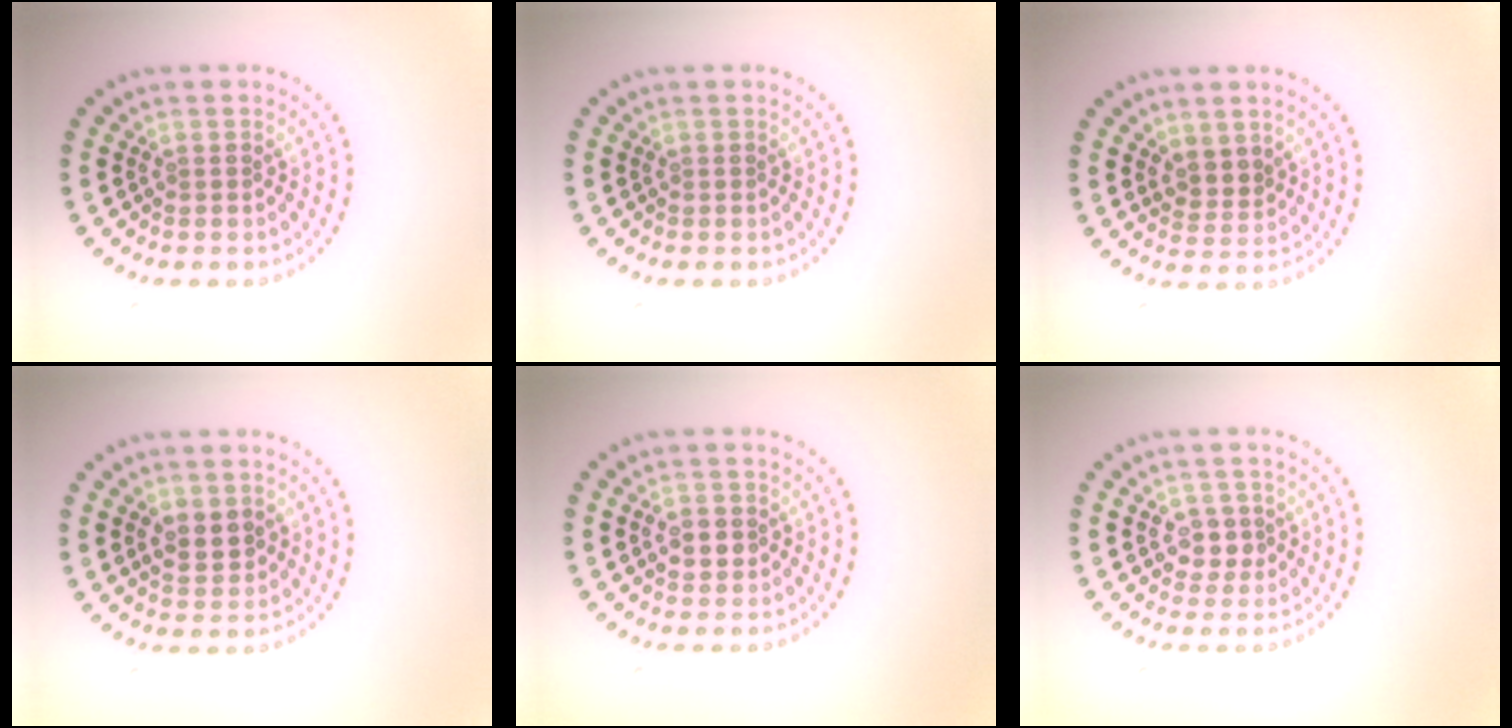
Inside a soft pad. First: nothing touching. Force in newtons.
{"total": 0.0}
{"total": 2.0, "press": 1.4, "slide": 1.4}
{"total": 2.3, "press": 2.2, "slide": 0.3}
{"total": 1.9, "press": 1.8, "slide": 0.3}
{"total": 2.0, "press": 1.9, "slide": 0.6}